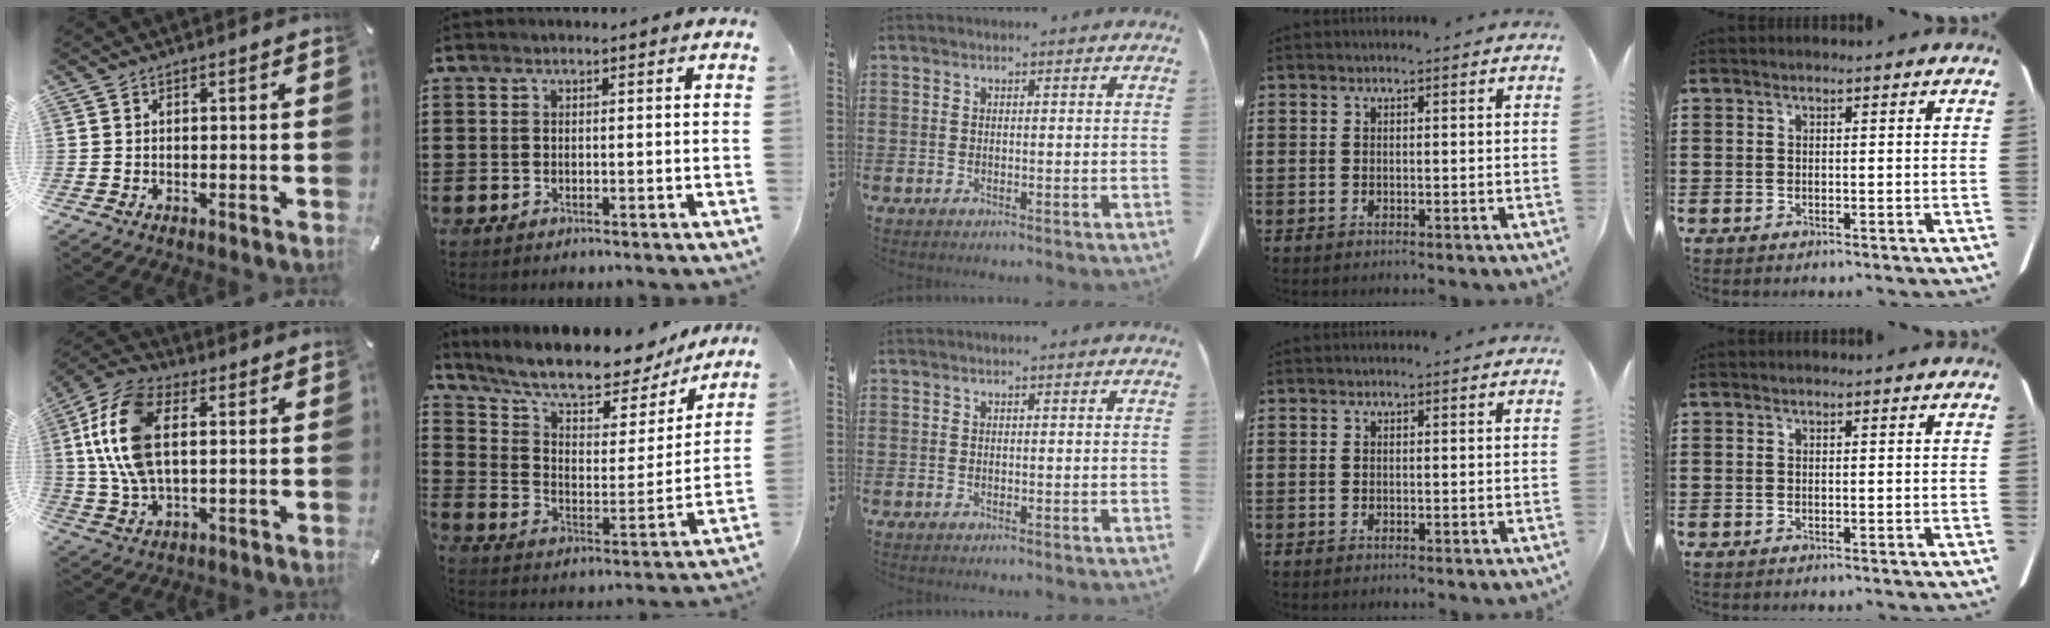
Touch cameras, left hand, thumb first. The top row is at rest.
{"thumb": {"total": 14.0, "force": [2.7, 8.0, 11.2], "torque": [-0.264, -0.002, 0.045]}, "index": {"total": 10.4, "force": [9.0, 2.1, 4.7], "torque": [-0.105, -0.063, 0.150]}}